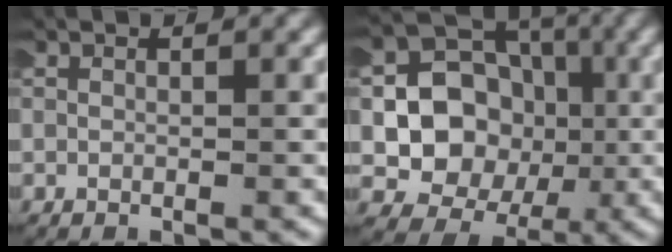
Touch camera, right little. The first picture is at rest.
{"total": 8.9, "force": [-0.9, 7.4, 4.8], "torque": [-0.100, -0.021, -0.012]}